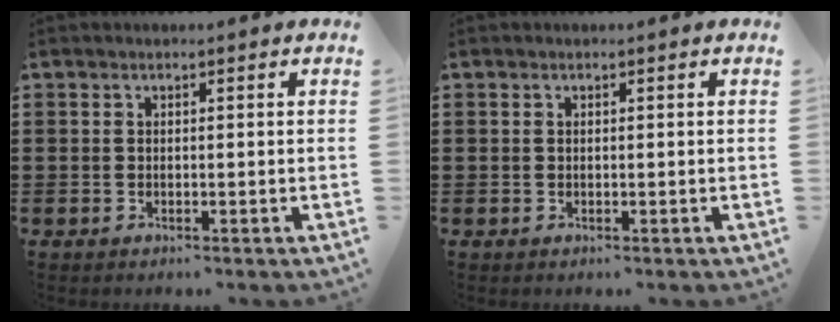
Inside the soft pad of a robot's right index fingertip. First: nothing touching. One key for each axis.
{"total": 0.0}